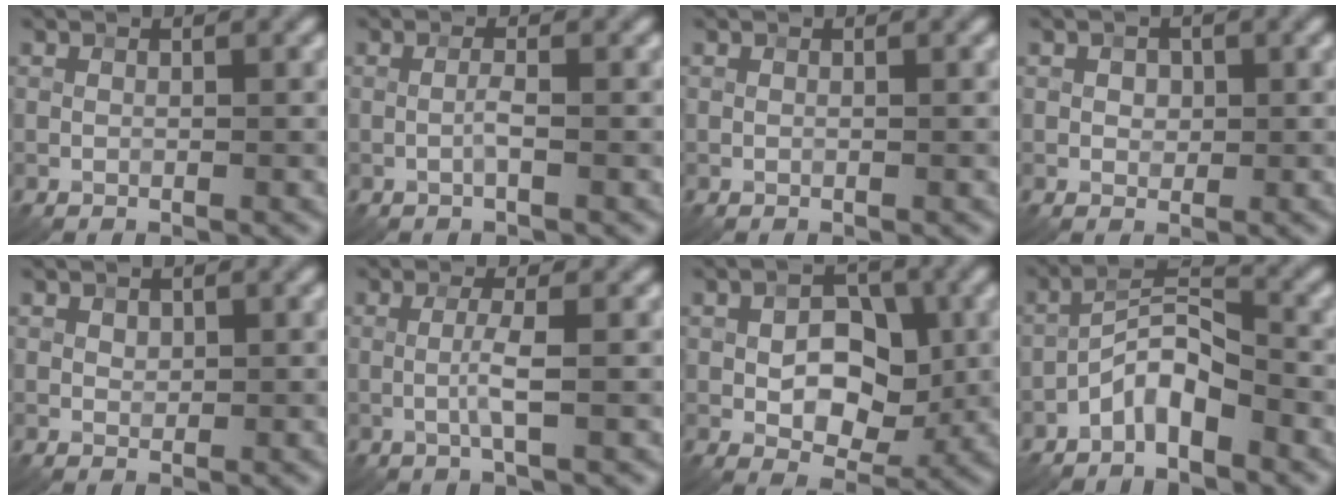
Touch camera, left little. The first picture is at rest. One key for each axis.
{"total": 1.0, "fx": -0.4, "fy": -0.1, "fz": 0.9, "tx": -0.019, "ty": 0.004, "tz": -0.009}
{"total": 0.0}
{"total": 1.2, "fx": 0.3, "fy": 1.0, "fz": 0.6, "tx": -0.008, "ty": -0.002, "tz": 0.003}
{"total": 0.7, "fx": 0.4, "fy": 0.6, "fz": 0.3, "tx": -0.005, "ty": -0.003, "tz": 0.007}
{"total": 2.0, "fx": -0.3, "fy": -0.1, "fz": 2.0, "tx": -0.044, "ty": 0.000, "tz": -0.008}
{"total": 6.5, "fx": -0.2, "fy": 4.2, "fz": 4.9, "tx": -0.070, "ty": 0.000, "tz": -0.005}
{"total": 4.5, "fx": -2.7, "fy": 1.6, "fz": 3.2, "tx": -0.054, "ty": 0.019, "tz": -0.059}